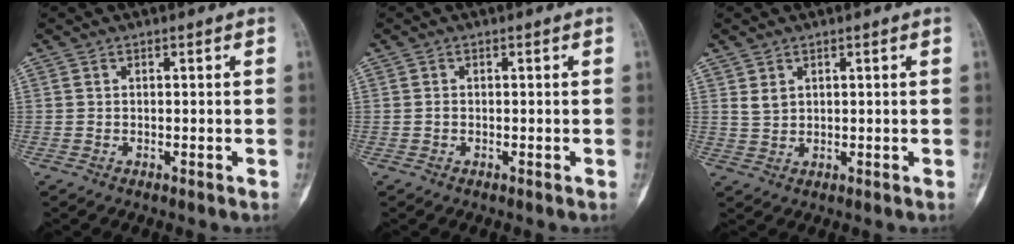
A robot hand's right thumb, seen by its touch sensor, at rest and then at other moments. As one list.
[{"total": 0.5, "force": [-0.1, 0.4, 0.3], "torque": [-0.006, 0.002, -0.004]}, {"total": 2.3, "force": [1.2, 1.6, 1.2], "torque": [-0.019, -0.007, 0.030]}]